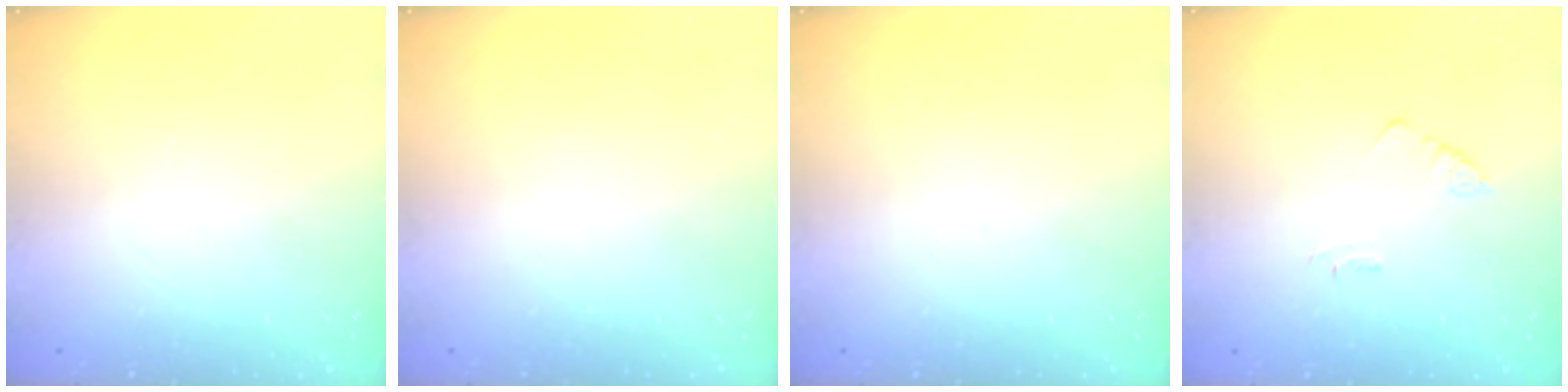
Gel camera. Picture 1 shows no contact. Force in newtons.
{"total": 1.7, "press": 1.7, "slide": 0.1}
{"total": 0.0}
{"total": 1.9, "press": 1.9, "slide": 0.3}